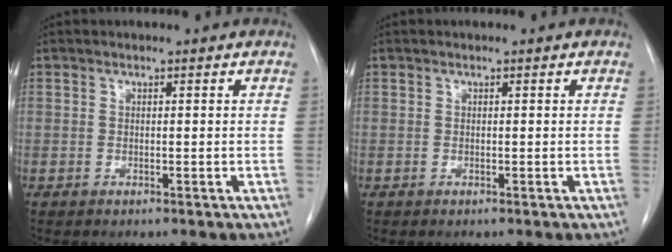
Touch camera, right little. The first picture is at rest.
{"total": 0.0}